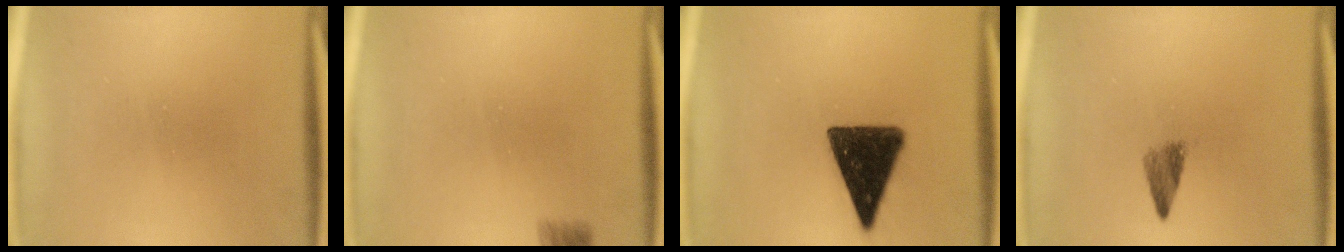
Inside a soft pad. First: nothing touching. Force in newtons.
{"total": 2.1}
{"total": 13.7}
{"total": 2.4}